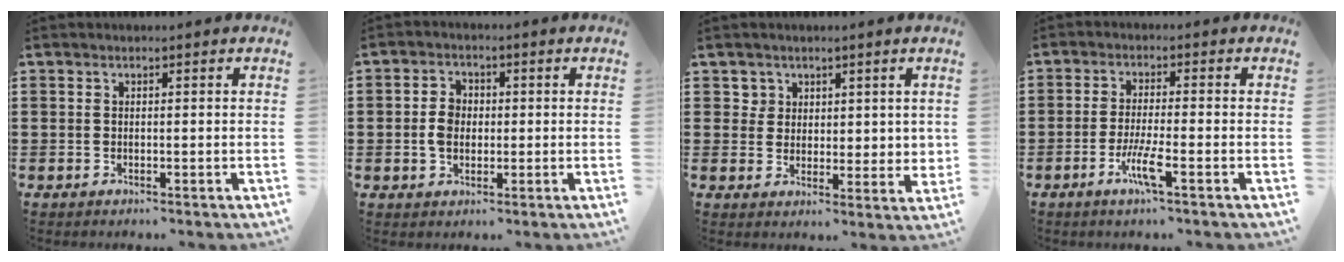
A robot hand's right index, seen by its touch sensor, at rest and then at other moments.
{"total": 3.9, "force": [-0.2, 2.9, 2.6], "torque": [-0.064, 0.008, -0.009]}
{"total": 4.4, "force": [2.5, 3.6, 0.5], "torque": [-0.021, 0.009, 0.046]}
{"total": 5.1, "force": [-2.6, 0.5, 4.4], "torque": [-0.086, -0.008, -0.047]}